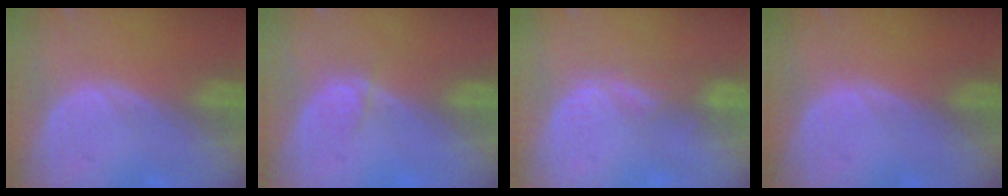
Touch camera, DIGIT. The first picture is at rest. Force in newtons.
{"total": 1.4, "press": 1.3, "slide": 0.6}
{"total": 2.7, "press": 2.1, "slide": 1.7}
{"total": 0.0}